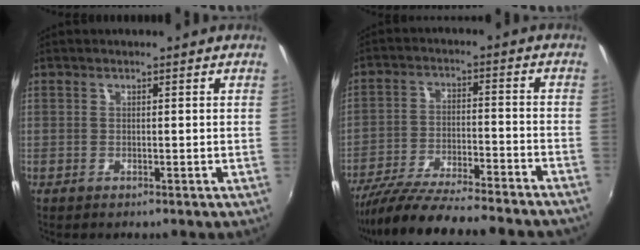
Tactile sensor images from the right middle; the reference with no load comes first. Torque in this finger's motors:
{"motor_torque": [1.14, -1.00, 0.31, 0.12]}